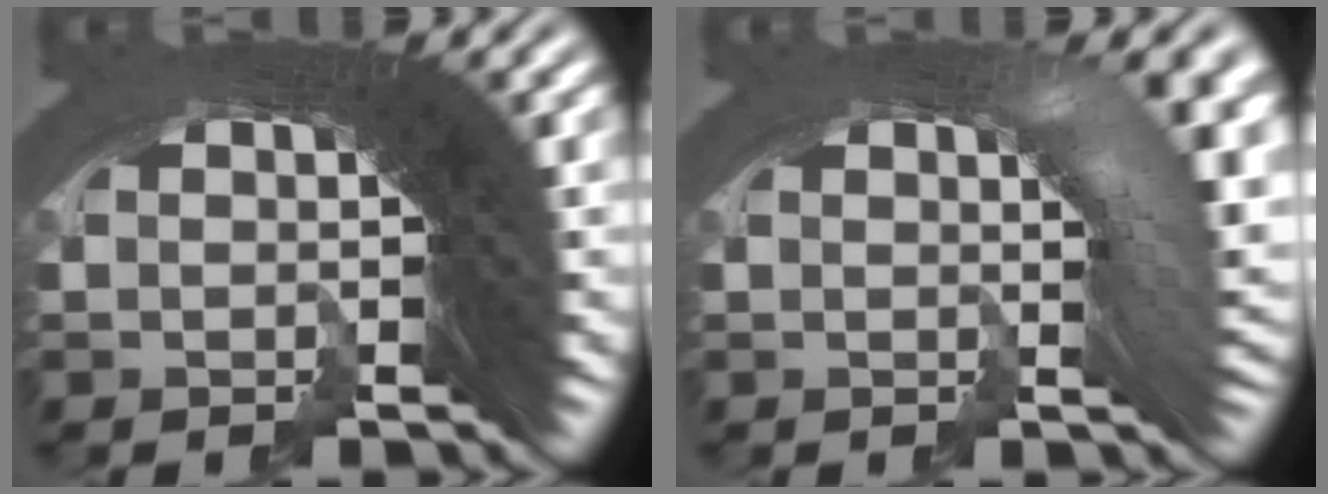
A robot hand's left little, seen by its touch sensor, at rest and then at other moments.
{"total": 4.8, "force": [0.2, 1.7, 4.5], "torque": [-0.035, 0.017, -0.006]}